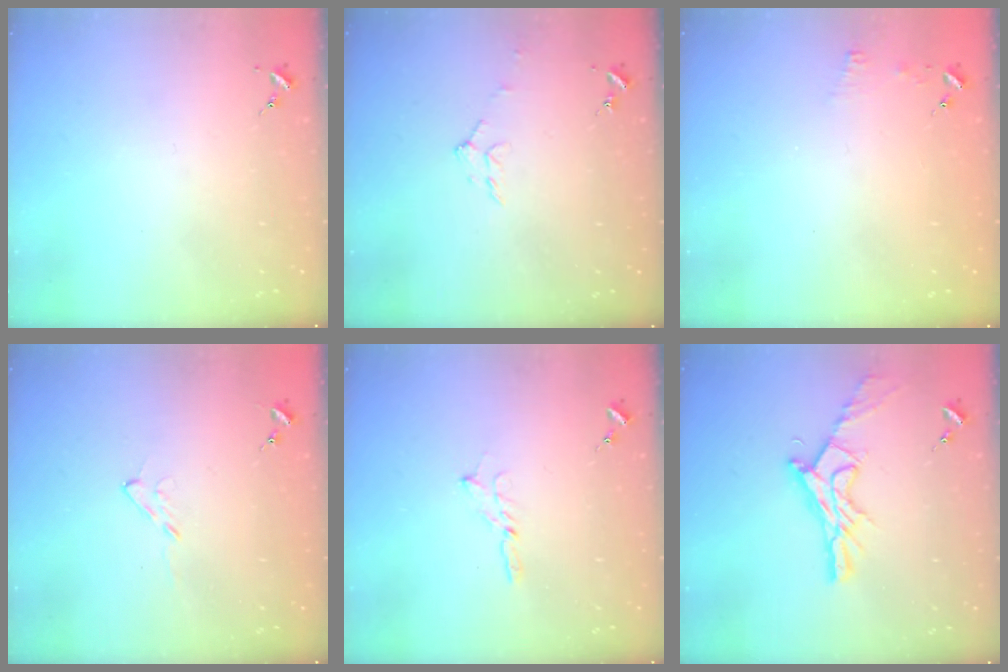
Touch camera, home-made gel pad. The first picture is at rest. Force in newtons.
{"total": 6.0, "press": 6.0, "slide": 0.7}
{"total": 3.7, "press": 3.7, "slide": 0.3}
{"total": 4.0, "press": 4.0, "slide": 0.5}
{"total": 1.8, "press": 1.7, "slide": 0.2}
{"total": 13.9, "press": 13.8, "slide": 1.0}